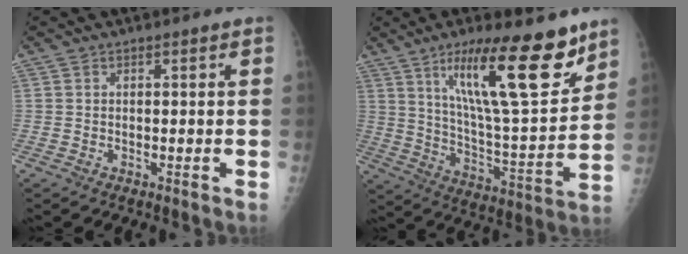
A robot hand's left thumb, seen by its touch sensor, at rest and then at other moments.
{"total": 22.6, "force": [13.1, 5.4, 17.5], "torque": [-0.251, -0.068, 0.224]}